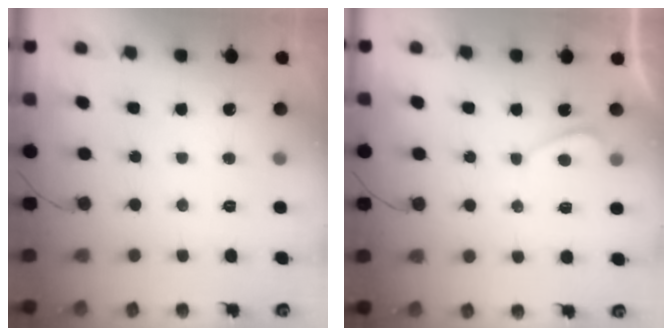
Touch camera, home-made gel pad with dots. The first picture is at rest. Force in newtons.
{"total": 0.6, "press": 0.3, "slide": 0.5}